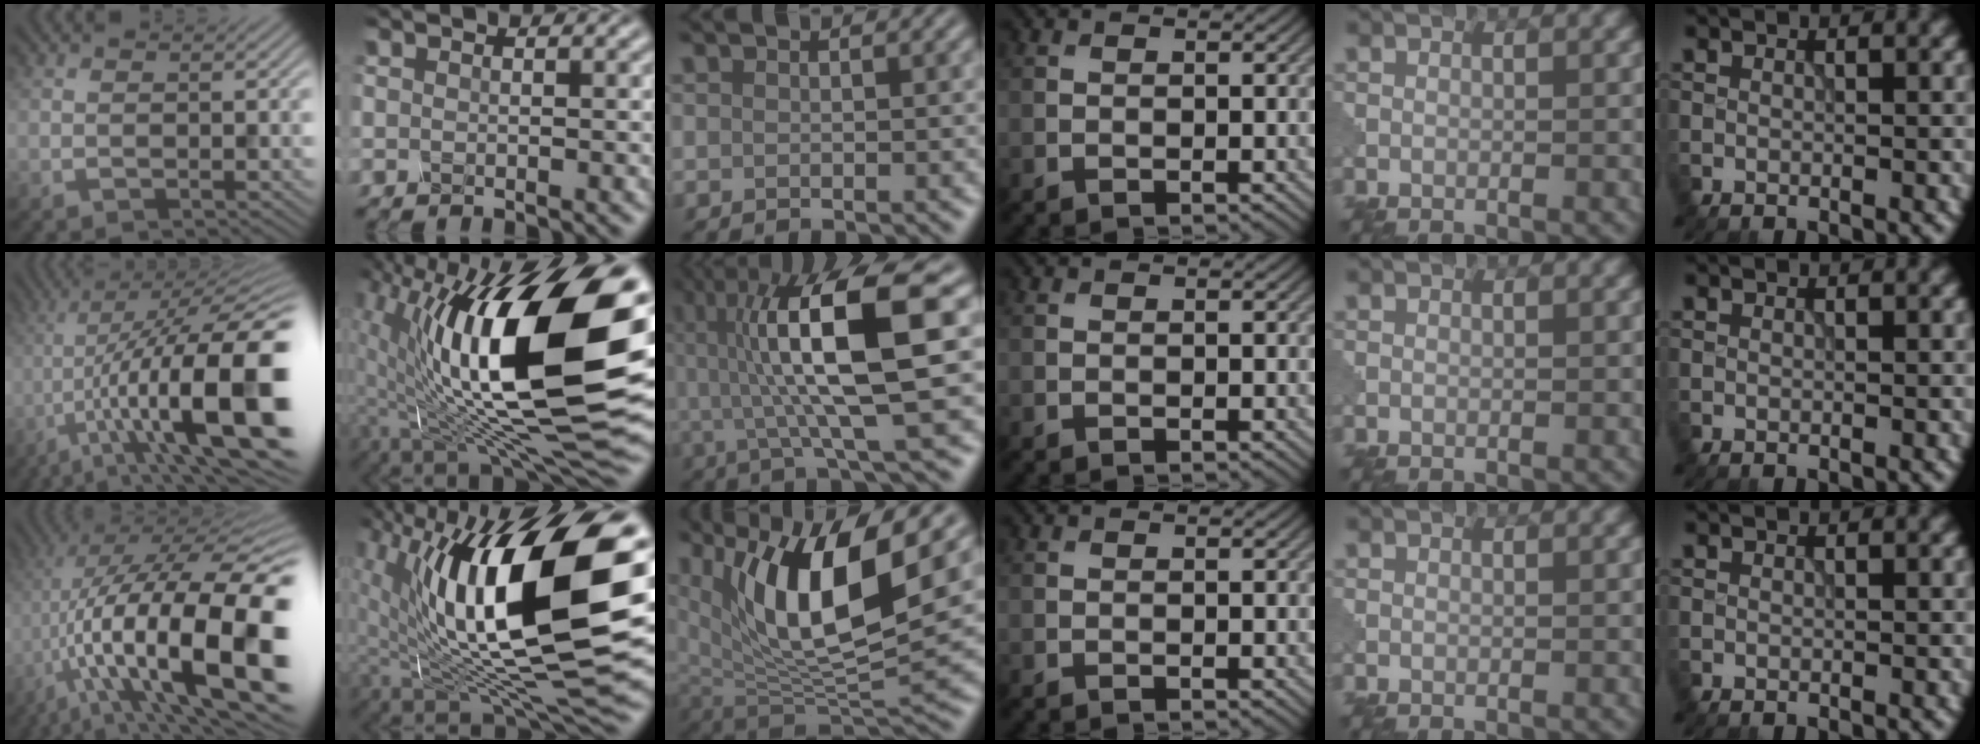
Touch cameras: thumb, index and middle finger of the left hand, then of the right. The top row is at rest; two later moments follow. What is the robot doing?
{"motion": "shake", "object": "plastic piggy bank"}